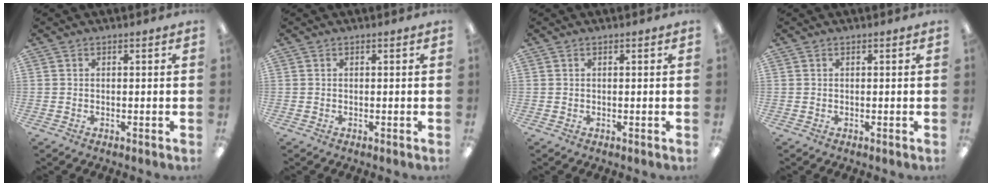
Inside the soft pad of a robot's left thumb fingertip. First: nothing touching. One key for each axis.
{"total": 0.0}
{"total": 0.0}
{"total": 0.0}